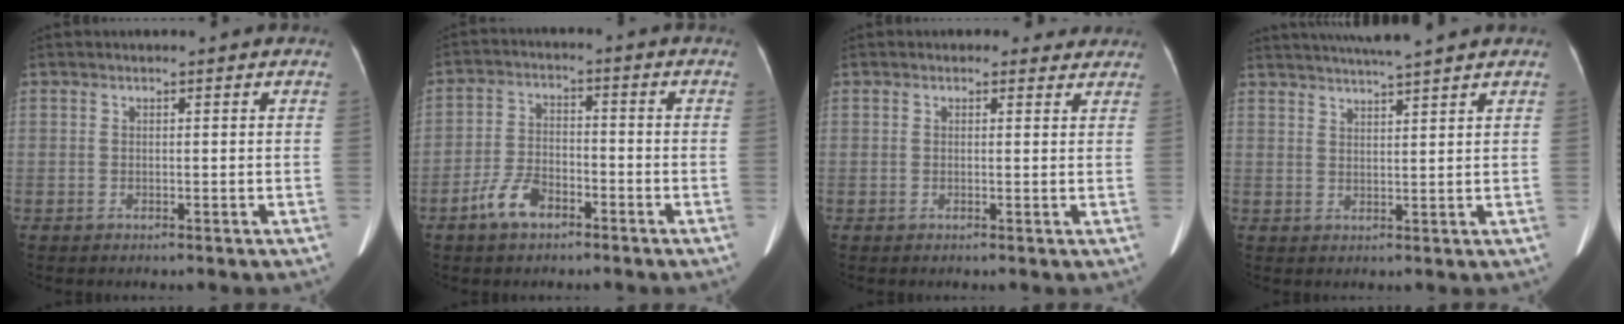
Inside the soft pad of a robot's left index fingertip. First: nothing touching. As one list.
[{"total": 6.3, "force": [-4.0, 3.0, 3.7], "torque": [-0.087, 0.005, -0.075]}, {"total": 2.3, "force": [1.8, 1.4, 0.2], "torque": [0.002, 0.003, 0.010]}, {"total": 7.6, "force": [6.8, -1.0, 3.3], "torque": [-0.058, 0.016, 0.098]}]